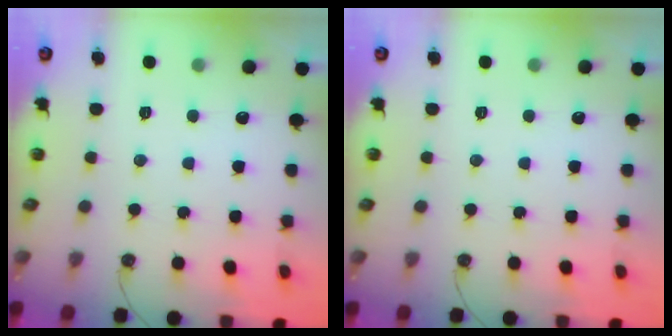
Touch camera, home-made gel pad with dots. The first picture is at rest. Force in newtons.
{"total": 0.0}